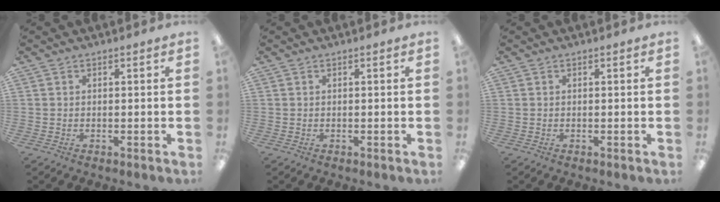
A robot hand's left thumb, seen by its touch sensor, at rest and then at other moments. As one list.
[{"total": 0.0}, {"total": 0.0}]